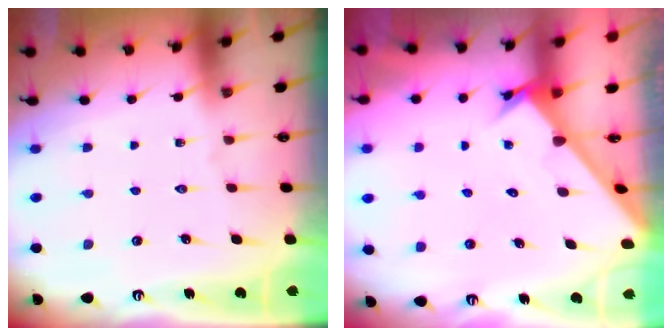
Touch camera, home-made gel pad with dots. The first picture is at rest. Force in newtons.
{"total": 2.8, "press": 2.8, "slide": 0.3}